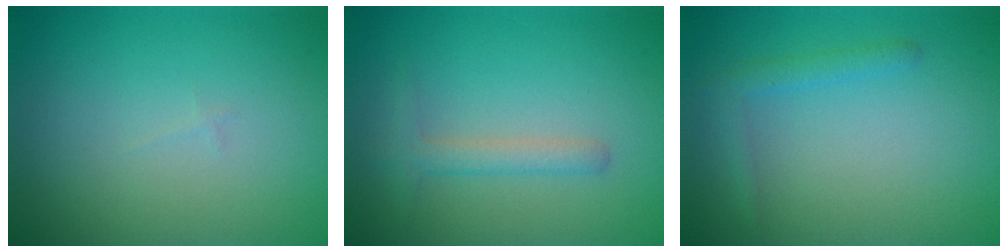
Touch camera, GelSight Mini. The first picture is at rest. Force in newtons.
{"total": 1.8, "press": 1.8, "slide": 0.1}
{"total": 1.5, "press": 1.5, "slide": 0.1}